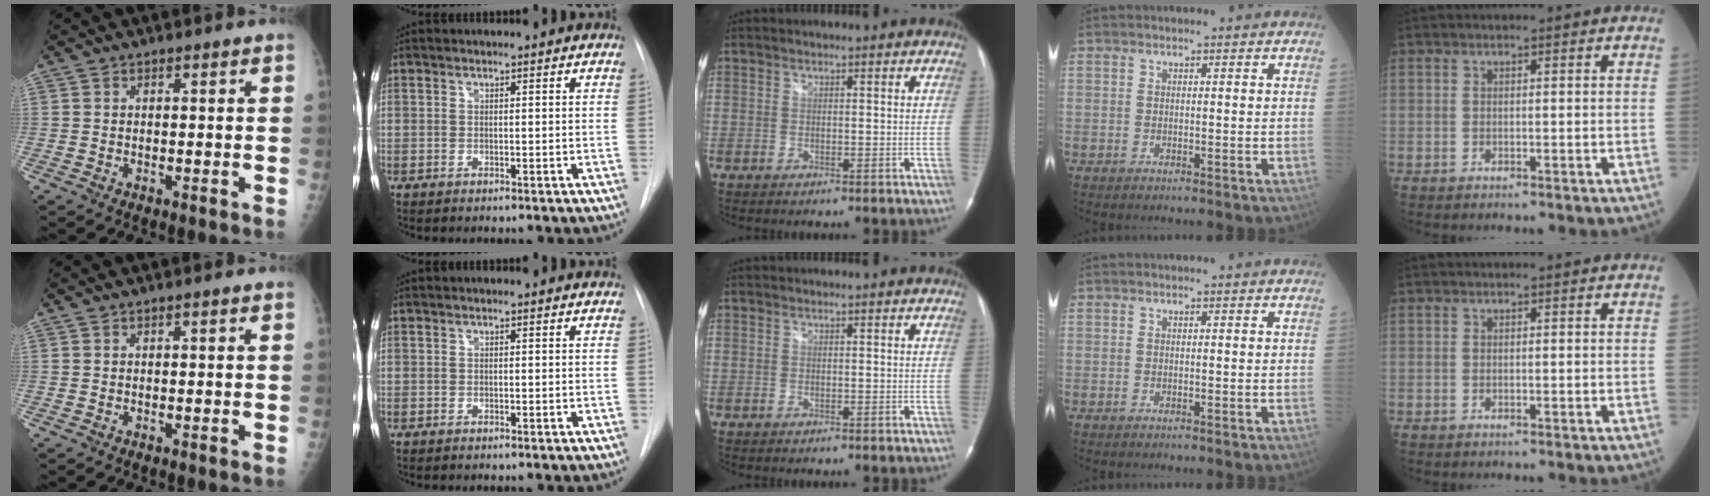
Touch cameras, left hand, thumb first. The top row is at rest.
{}